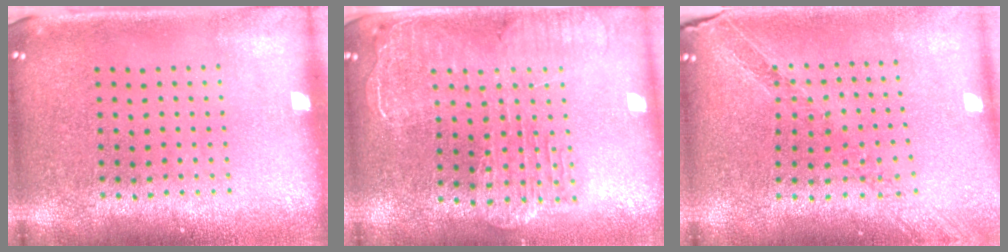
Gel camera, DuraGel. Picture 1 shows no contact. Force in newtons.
{"total": 2.3, "press": 2.0, "slide": 1.1}
{"total": 0.6, "press": 0.6, "slide": 0.1}